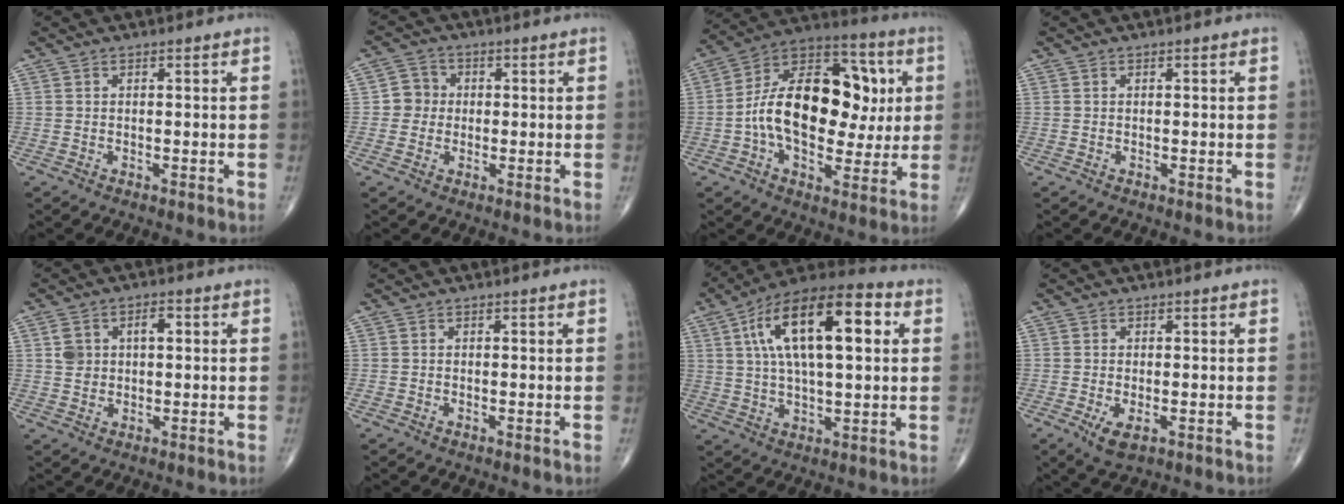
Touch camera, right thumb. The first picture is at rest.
{"total": 4.1, "force": [-0.1, 4.0, 1.1], "torque": [0.009, 0.009, -0.009]}
{"total": 22.9, "force": [1.2, 13.7, 18.3], "torque": [-0.270, 0.026, 0.013]}
{"total": 0.0}
{"total": 5.8, "force": [1.3, 4.0, 4.1], "torque": [-0.058, 0.012, 0.023]}
{"total": 0.0}
{"total": 20.9, "force": [5.6, 8.5, 18.2], "torque": [-0.299, 0.018, 0.081]}
{"total": 3.8, "force": [-1.3, 1.7, 3.1], "torque": [-0.060, -0.009, -0.019]}